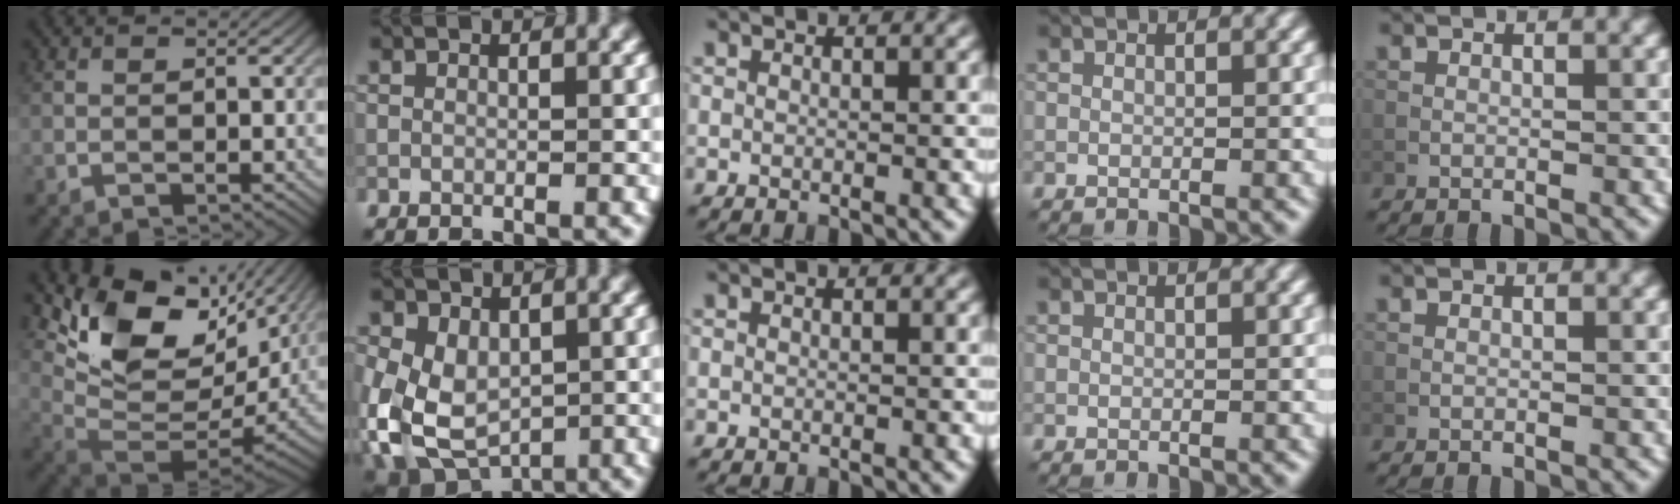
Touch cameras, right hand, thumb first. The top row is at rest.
{"thumb": {"total": 15.1, "force": [6.3, 8.5, 10.9], "torque": [-0.209, -0.006, 0.130]}, "index": {"total": 8.4, "force": [-1.0, 6.1, 5.8], "torque": [-0.129, -0.024, -0.007]}}